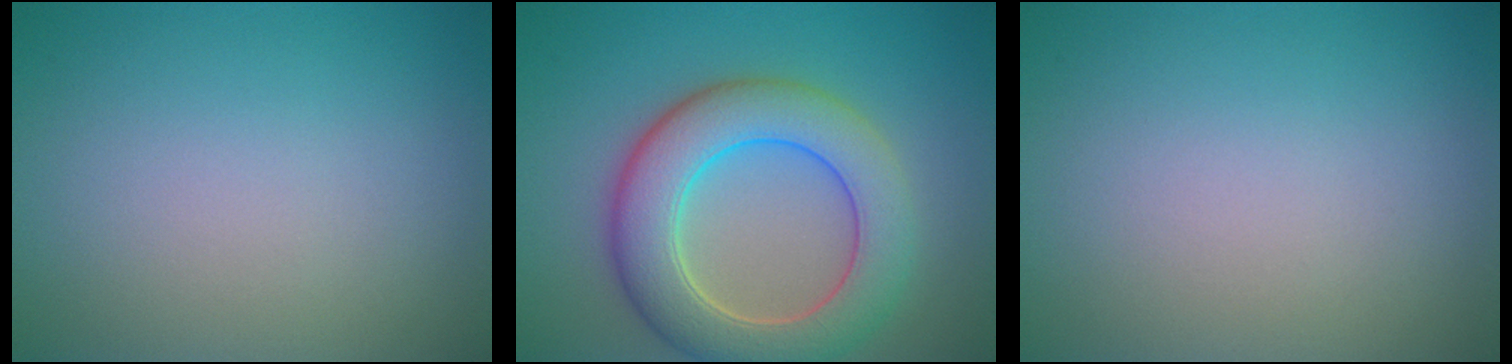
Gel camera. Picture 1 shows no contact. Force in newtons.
{"total": 7.9, "press": 7.9, "slide": 0.5}
{"total": 0.0}